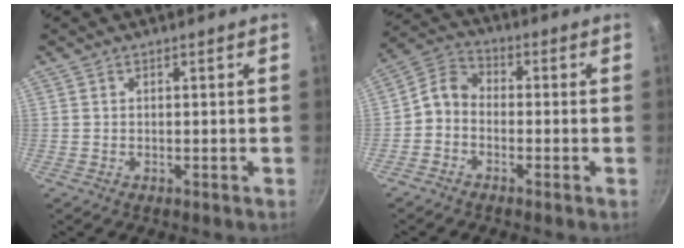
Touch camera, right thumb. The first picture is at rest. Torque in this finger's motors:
{"motor_torque": [0.07, 0.16, -0.22, 0.05, 0.10]}